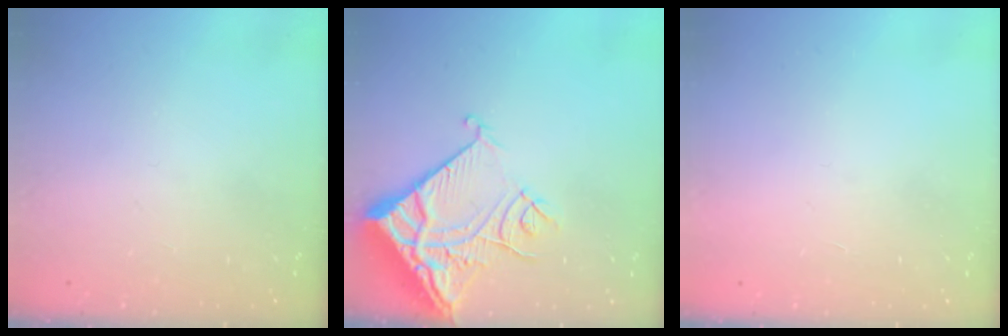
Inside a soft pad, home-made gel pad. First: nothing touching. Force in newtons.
{"total": 13.1, "press": 13.0, "slide": 1.7}
{"total": 1.7, "press": 1.6, "slide": 0.1}